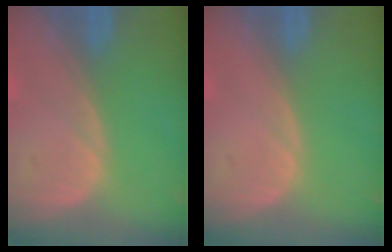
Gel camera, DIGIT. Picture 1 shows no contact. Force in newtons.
{"total": 0.0}